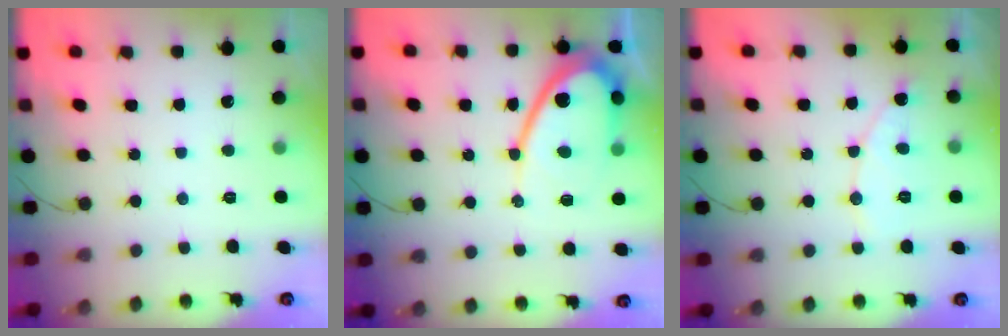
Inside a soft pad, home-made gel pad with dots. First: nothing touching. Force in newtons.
{"total": 13.0, "press": 13.0, "slide": 1.0}
{"total": 6.9, "press": 6.9, "slide": 0.3}